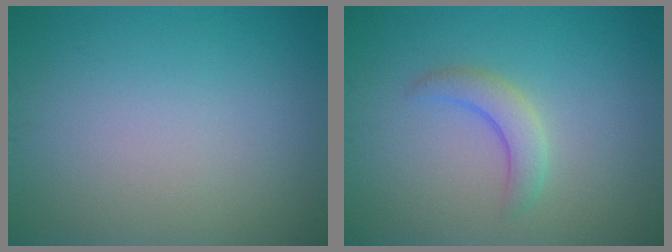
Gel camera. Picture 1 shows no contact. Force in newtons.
{"total": 2.5, "press": 2.5, "slide": 0.2}